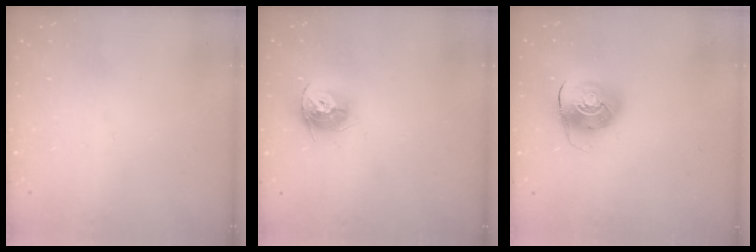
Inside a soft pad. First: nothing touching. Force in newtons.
{"total": 11.1, "press": 11.0, "slide": 0.9}
{"total": 9.1, "press": 9.0, "slide": 0.8}